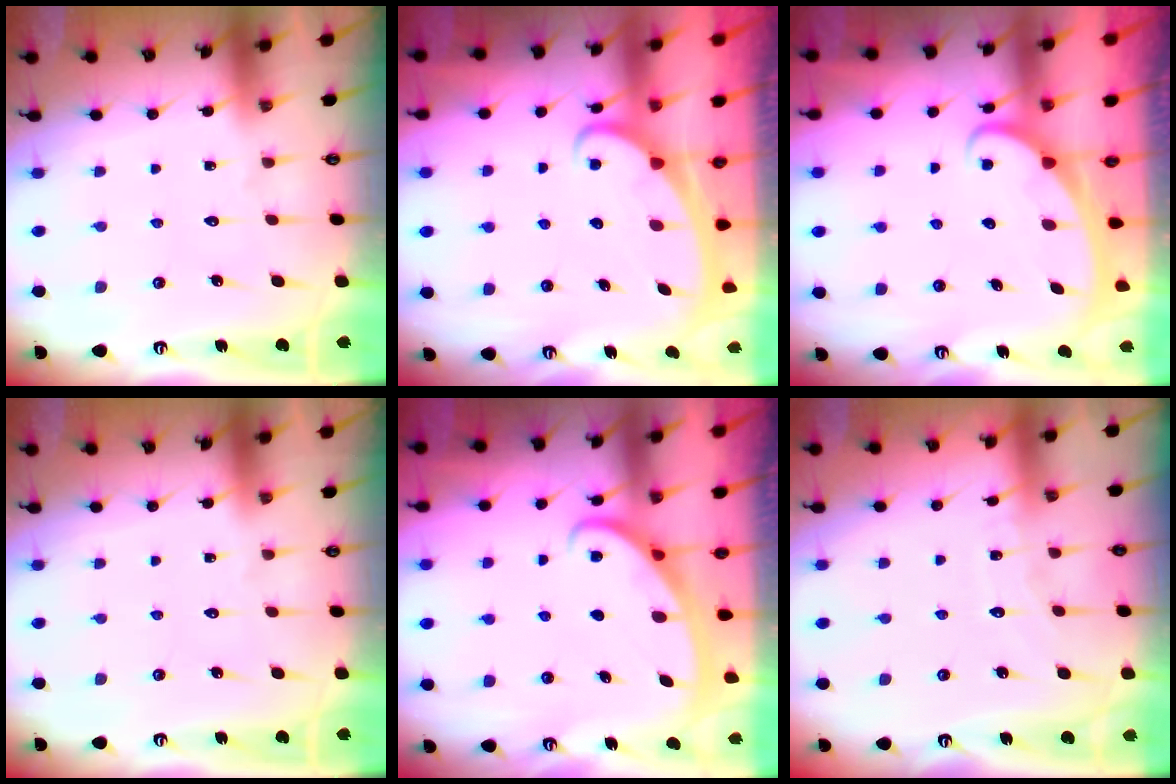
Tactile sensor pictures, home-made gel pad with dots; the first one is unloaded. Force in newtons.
{"total": 2.2, "press": 2.2, "slide": 0.2}
{"total": 2.5, "press": 2.5, "slide": 0.3}
{"total": 0.0}
{"total": 2.9, "press": 2.9, "slide": 0.3}
{"total": 4.6, "press": 4.6, "slide": 0.3}